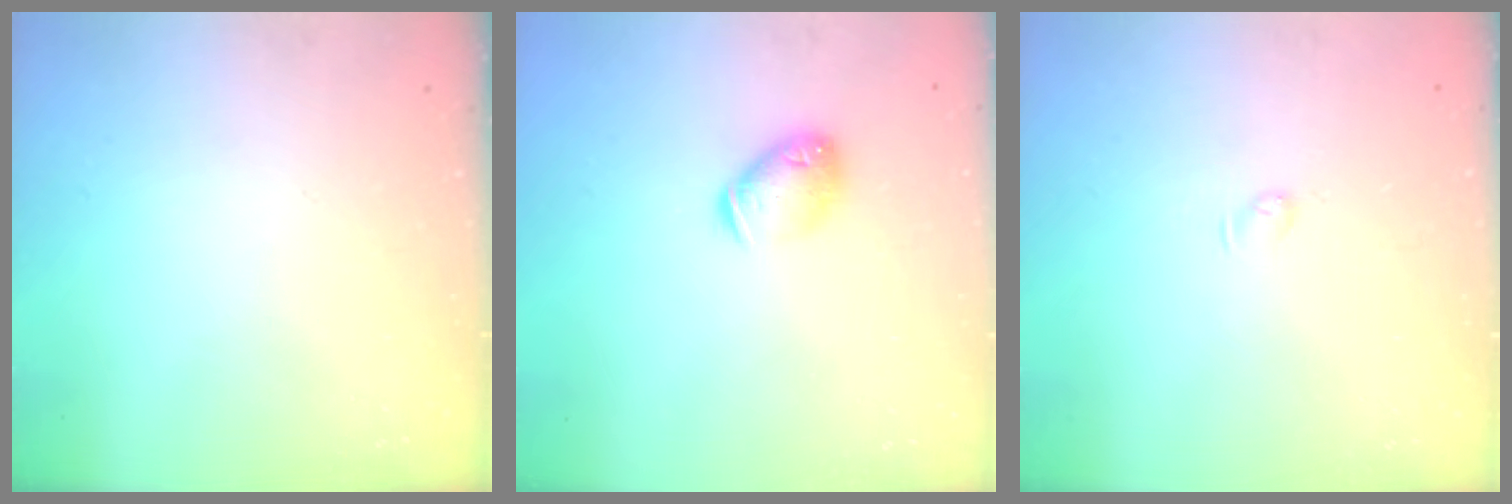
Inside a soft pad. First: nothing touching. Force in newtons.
{"total": 9.6, "press": 9.5, "slide": 1.7}
{"total": 3.3, "press": 3.3, "slide": 0.5}